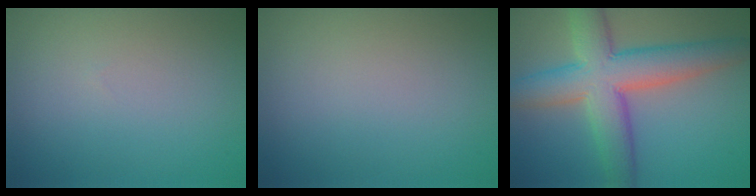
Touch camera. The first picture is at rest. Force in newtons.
{"total": 0.0}
{"total": 8.9, "press": 8.9, "slide": 0.5}